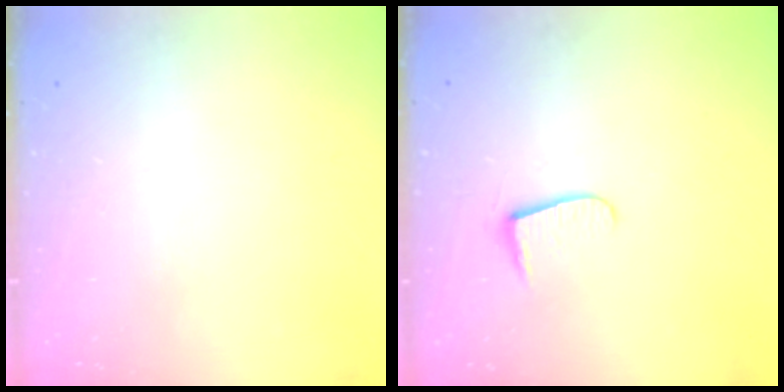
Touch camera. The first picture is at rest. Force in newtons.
{"total": 6.5, "press": 6.5, "slide": 0.8}